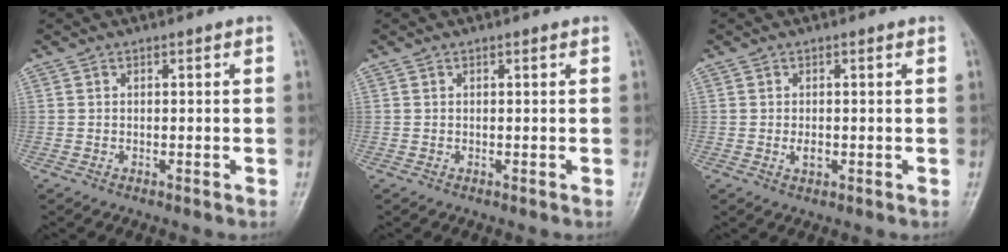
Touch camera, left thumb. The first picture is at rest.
{"total": 0.0}
{"total": 1.7, "force": [-0.1, 1.0, 1.4], "torque": [-0.020, -0.002, 0.001]}